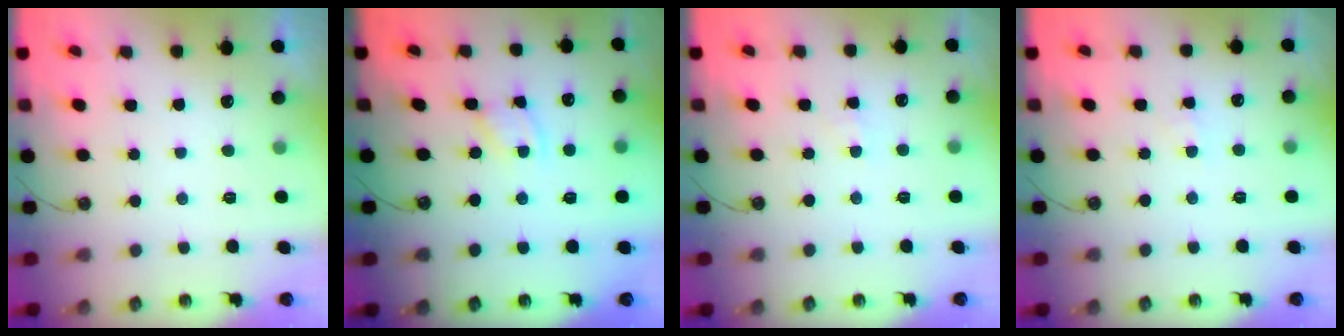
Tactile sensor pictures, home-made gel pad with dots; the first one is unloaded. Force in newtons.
{"total": 2.1, "press": 2.1, "slide": 0.0}
{"total": 3.0, "press": 2.9, "slide": 0.5}
{"total": 3.0, "press": 2.9, "slide": 0.5}